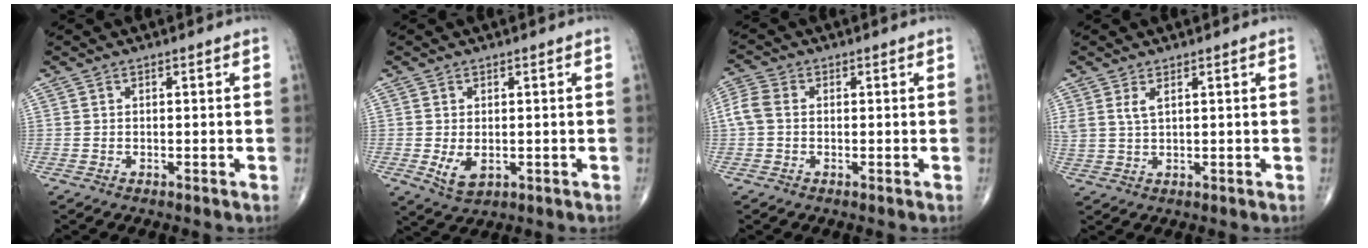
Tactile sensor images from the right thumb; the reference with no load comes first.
{"total": 4.1, "force": [-0.6, 2.4, 3.2], "torque": [-0.054, -0.010, -0.001]}
{"total": 4.2, "force": [0.0, 3.1, 2.9], "torque": [-0.075, 0.012, -0.009]}
{"total": 2.9, "force": [1.4, 1.1, 2.3], "torque": [-0.054, 0.001, 0.036]}